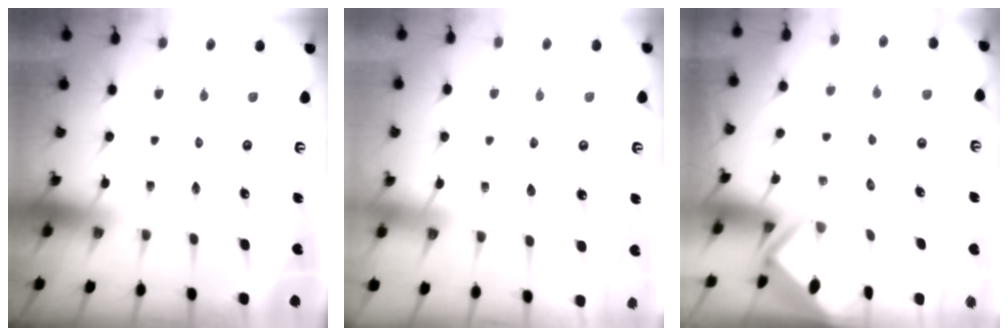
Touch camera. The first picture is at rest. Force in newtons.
{"total": 3.9, "press": 3.9, "slide": 0.3}
{"total": 2.6, "press": 2.6, "slide": 0.1}